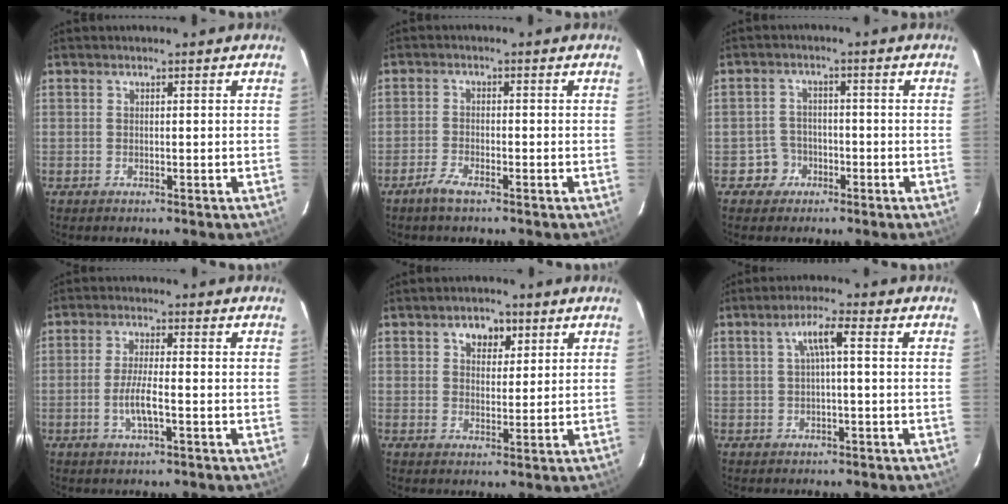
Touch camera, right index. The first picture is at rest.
{"total": 3.1, "force": [-2.4, 0.7, 1.8], "torque": [-0.055, -0.001, -0.050]}
{"total": 4.0, "force": [-1.9, 3.4, -0.4], "torque": [0.006, 0.019, -0.033]}
{"total": 5.0, "force": [-1.8, 0.8, 4.6], "torque": [-0.091, -0.005, -0.035]}
{"total": 4.5, "force": [2.3, 3.1, 2.4], "torque": [-0.030, 0.008, 0.038]}
{"total": 3.8, "force": [0.3, 0.1, 3.8], "torque": [-0.074, 0.008, 0.010]}